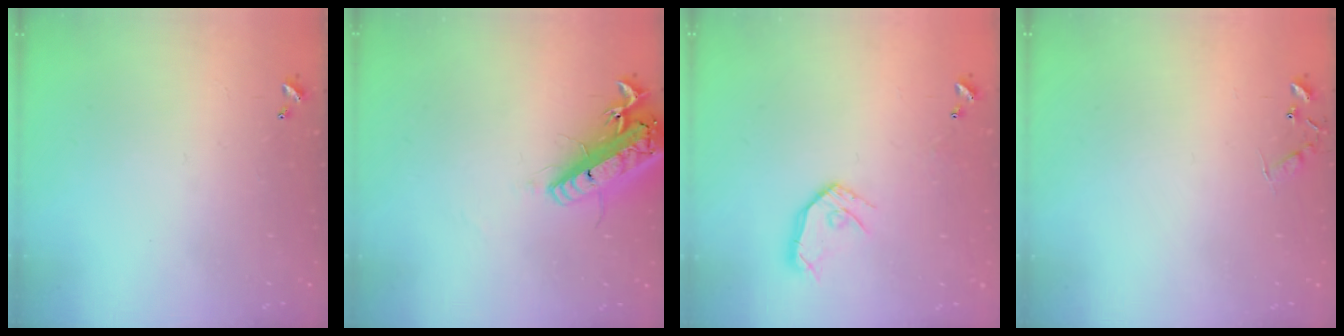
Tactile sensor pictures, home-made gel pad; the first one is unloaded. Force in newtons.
{"total": 17.6, "press": 17.3, "slide": 3.4}
{"total": 10.7, "press": 10.6, "slide": 1.0}
{"total": 6.5, "press": 6.5, "slide": 0.6}